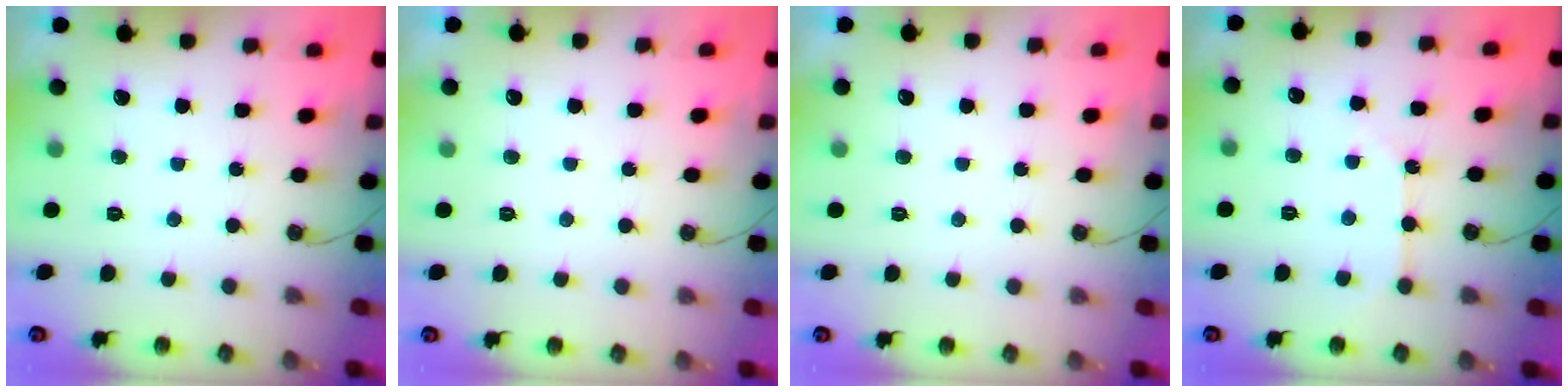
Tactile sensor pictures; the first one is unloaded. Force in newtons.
{"total": 0.0}
{"total": 0.0}
{"total": 2.1, "press": 2.1, "slide": 0.3}